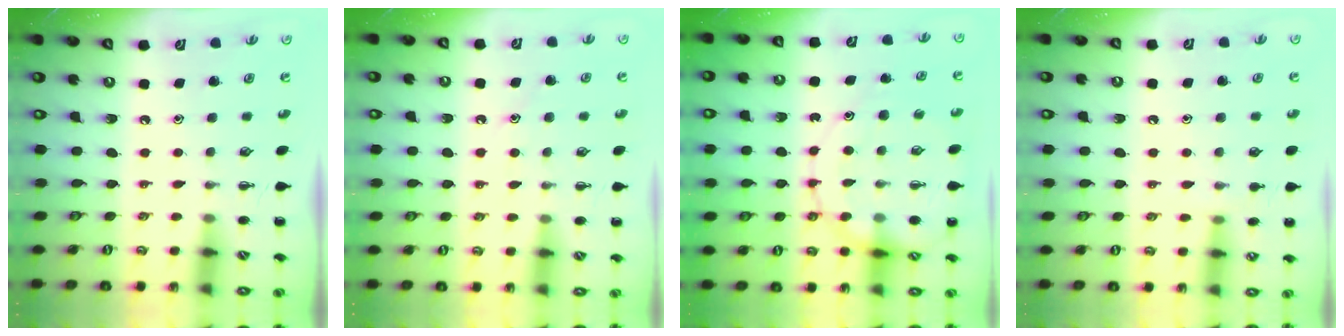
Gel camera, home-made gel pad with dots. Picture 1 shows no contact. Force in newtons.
{"total": 7.7, "press": 7.6, "slide": 1.2}
{"total": 15.2, "press": 15.1, "slide": 2.0}
{"total": 4.8, "press": 4.5, "slide": 1.6}